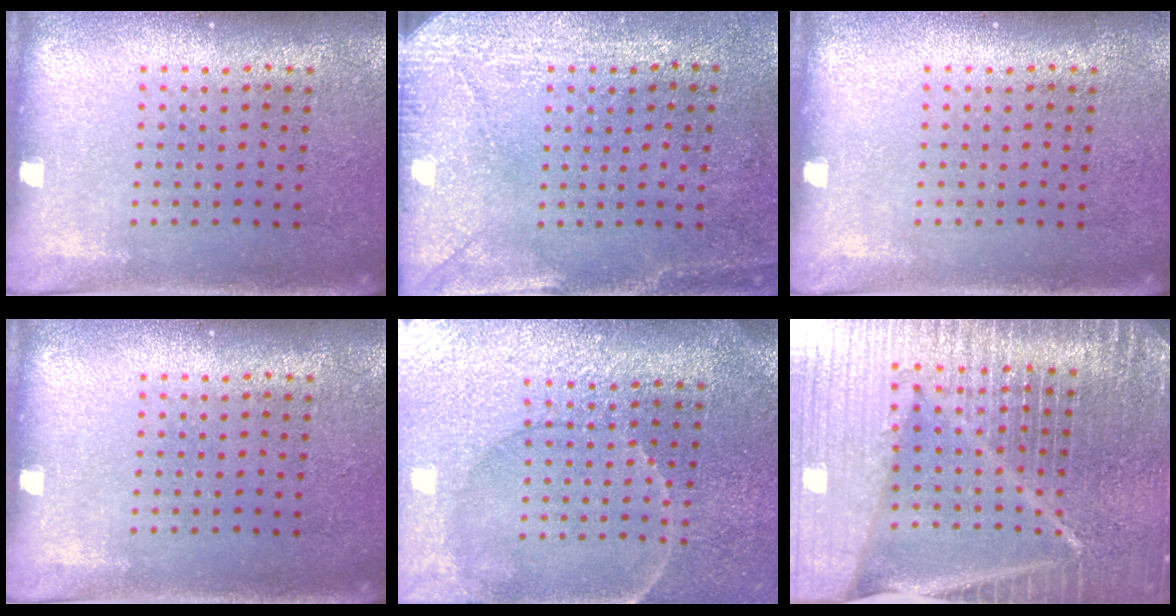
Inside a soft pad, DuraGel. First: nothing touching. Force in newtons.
{"total": 2.9, "press": 2.4, "slide": 1.6}
{"total": 0.0}
{"total": 0.0}
{"total": 3.9, "press": 3.6, "slide": 1.5}
{"total": 7.2, "press": 6.1, "slide": 3.8}